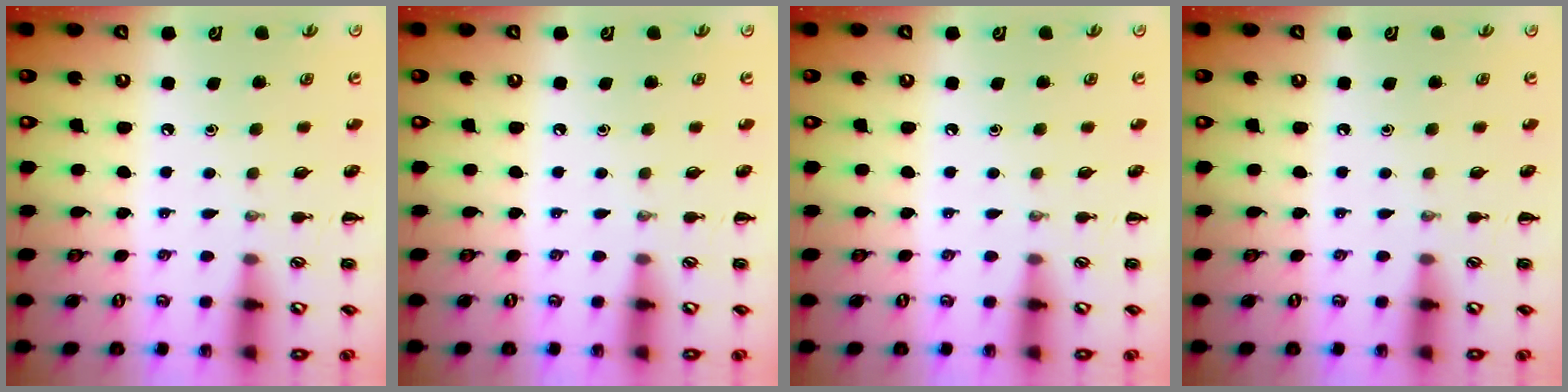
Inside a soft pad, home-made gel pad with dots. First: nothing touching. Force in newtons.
{"total": 0.0}
{"total": 0.0}
{"total": 0.0}